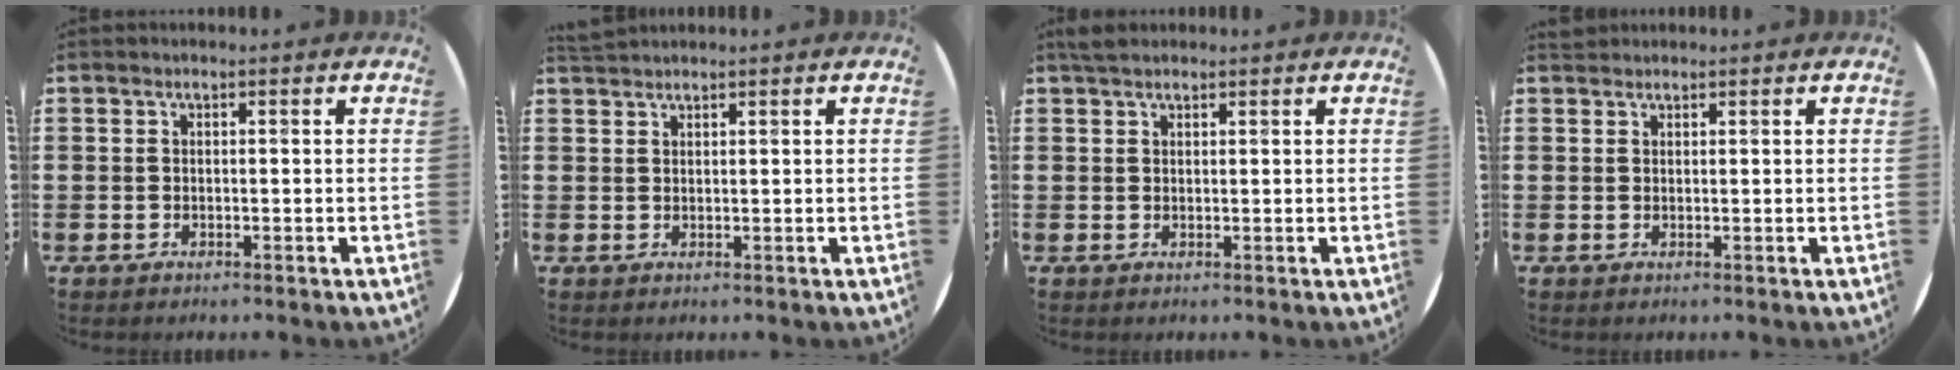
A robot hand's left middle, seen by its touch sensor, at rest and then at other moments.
{"total": 1.2, "force": [1.2, 0.0, 0.0], "torque": [0.000, 0.001, 0.023]}
{"total": 1.7, "force": [1.5, 0.6, 0.5], "torque": [-0.013, 0.005, 0.028]}
{"total": 0.8, "force": [0.7, 0.2, -0.1], "torque": [0.001, 0.002, 0.015]}